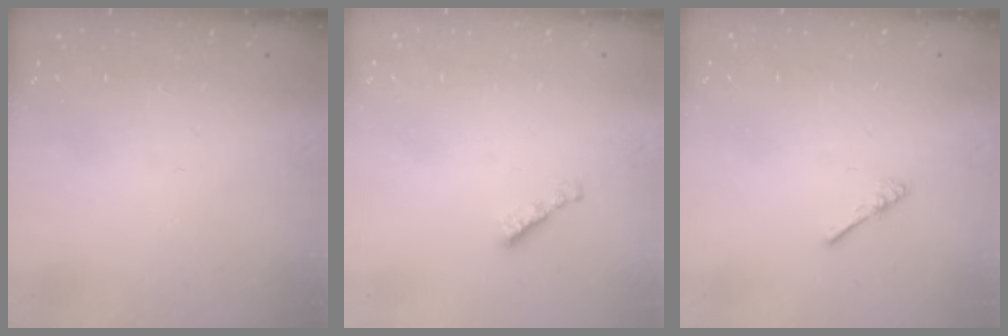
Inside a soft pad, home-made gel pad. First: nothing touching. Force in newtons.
{"total": 2.3, "press": 2.2, "slide": 0.4}
{"total": 2.4, "press": 2.4, "slide": 0.5}